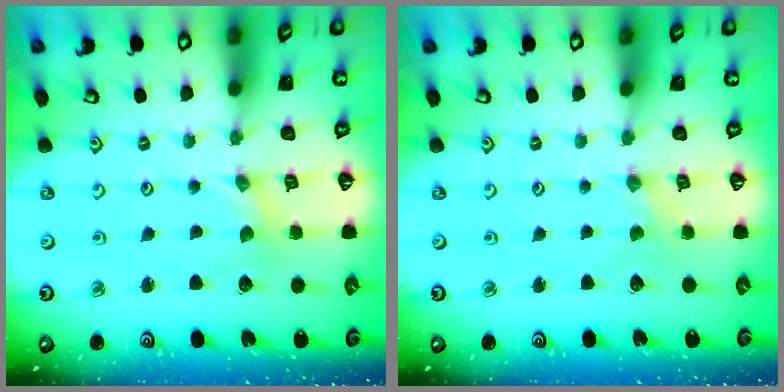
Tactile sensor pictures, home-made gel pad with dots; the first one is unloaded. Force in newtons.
{"total": 0.0}